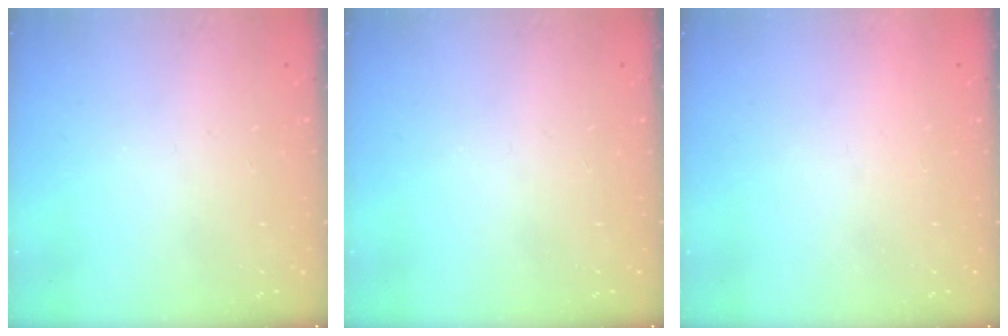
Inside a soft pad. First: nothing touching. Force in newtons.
{"total": 0.0}
{"total": 1.5, "press": 1.5, "slide": 0.1}